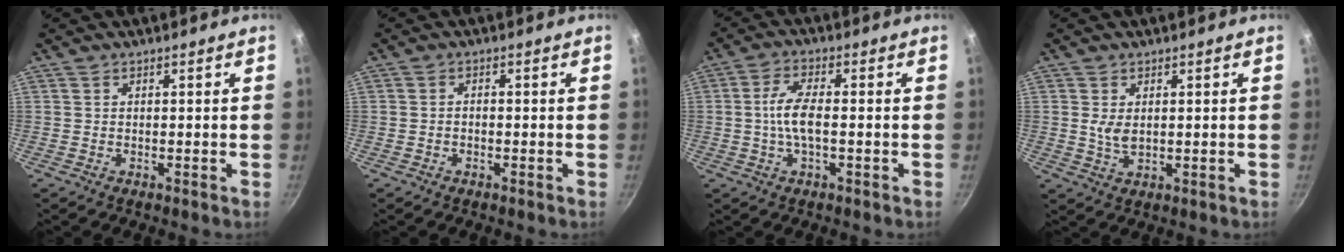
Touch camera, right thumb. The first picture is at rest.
{"total": 1.1, "force": [-0.5, 0.7, 0.7], "torque": [-0.015, 0.009, -0.010]}
{"total": 6.3, "force": [-0.5, 2.4, 5.9], "torque": [-0.123, 0.014, -0.017]}
{"total": 3.4, "force": [0.6, 1.9, 2.8], "torque": [-0.052, -0.008, 0.018]}